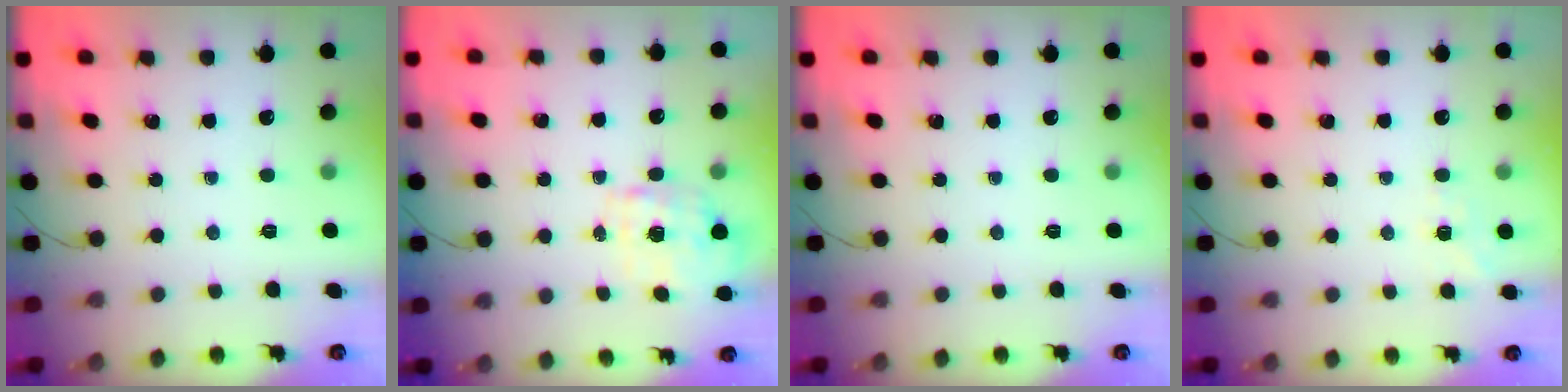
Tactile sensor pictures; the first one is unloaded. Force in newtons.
{"total": 1.7, "press": 1.6, "slide": 0.5}
{"total": 0.0}
{"total": 5.8, "press": 5.6, "slide": 1.6}